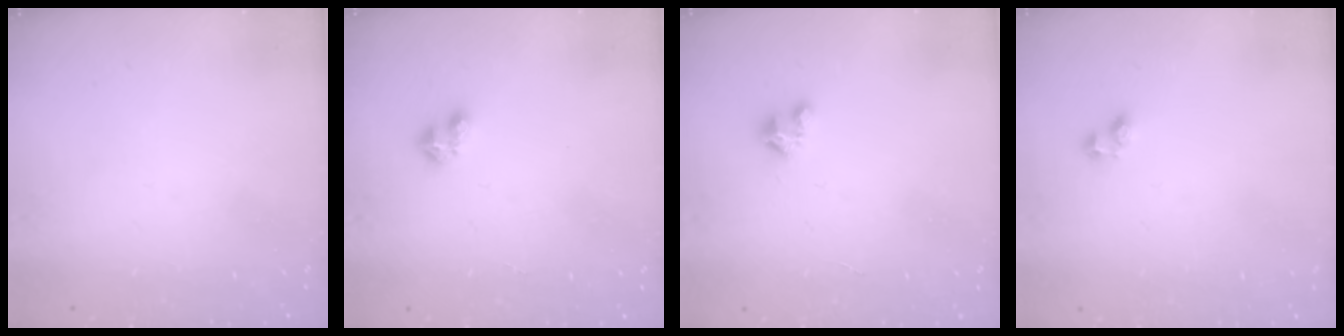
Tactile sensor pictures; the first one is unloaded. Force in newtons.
{"total": 3.3, "press": 3.3, "slide": 0.5}
{"total": 2.4, "press": 2.3, "slide": 0.2}
{"total": 2.9, "press": 2.6, "slide": 1.3}